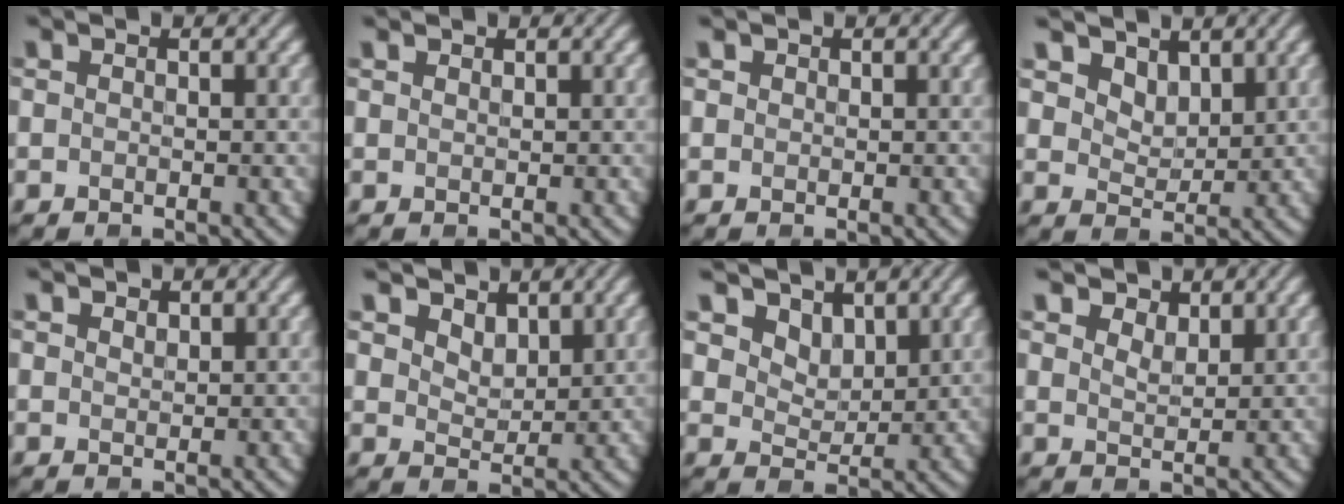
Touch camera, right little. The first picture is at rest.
{"total": 0.7, "force": [0.6, 0.1, 0.1], "torque": [-0.004, -0.002, 0.012]}
{"total": 0.5, "force": [0.4, 0.4, 0.0], "torque": [-0.001, -0.001, 0.011]}
{"total": 3.6, "force": [2.8, 1.9, 1.3], "torque": [-0.041, -0.017, 0.055]}
{"total": 1.1, "force": [0.9, 0.4, 0.3], "torque": [-0.007, -0.001, 0.022]}
{"total": 3.1, "force": [2.6, 1.4, 1.0], "torque": [-0.033, -0.012, 0.048]}
{"total": 4.3, "force": [3.2, 2.4, 1.6], "torque": [-0.049, -0.021, 0.065]}
{"total": 2.5, "force": [2.2, 0.9, 0.7], "torque": [-0.017, -0.004, 0.037]}